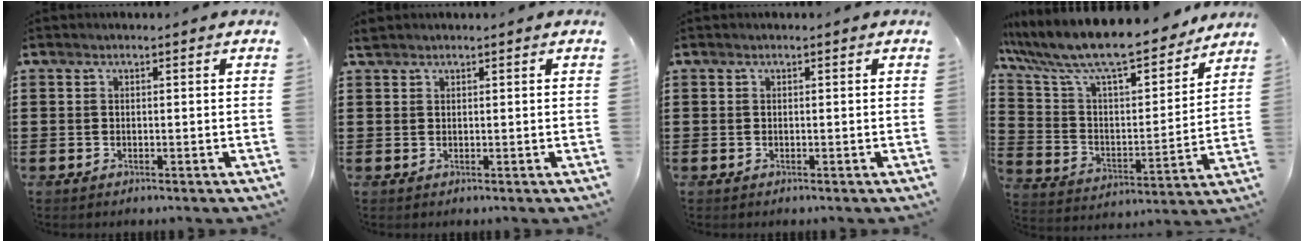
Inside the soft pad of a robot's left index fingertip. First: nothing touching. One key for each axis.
{"total": 0.9, "fx": 0.8, "fy": 0.2, "fz": 0.3, "tx": -0.009, "ty": 0.001, "tz": 0.017}
{"total": 0.0}
{"total": 10.9, "fx": 9.8, "fy": 1.2, "fz": 4.8, "tx": -0.136, "ty": -0.073, "tz": 0.166}